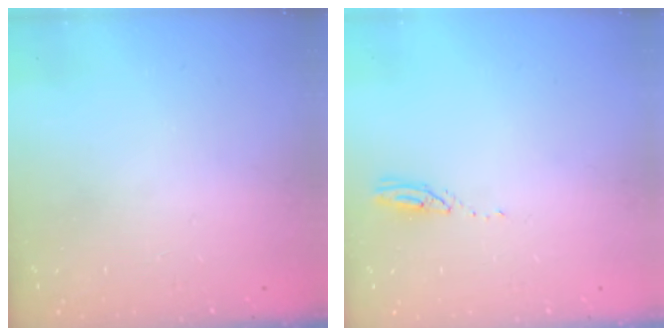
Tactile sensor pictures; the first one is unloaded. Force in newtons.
{"total": 3.0, "press": 3.0, "slide": 0.1}